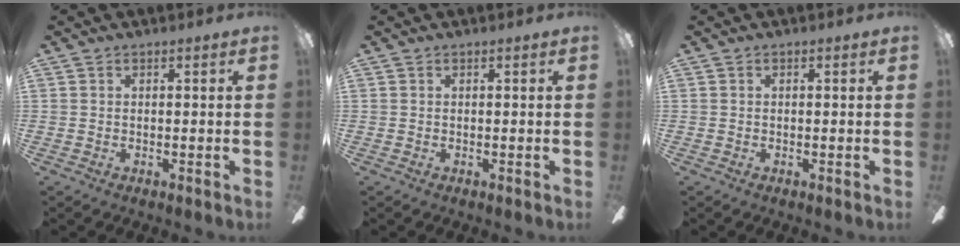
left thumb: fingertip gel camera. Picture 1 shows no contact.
{"total": 0.0}
{"total": 0.0}